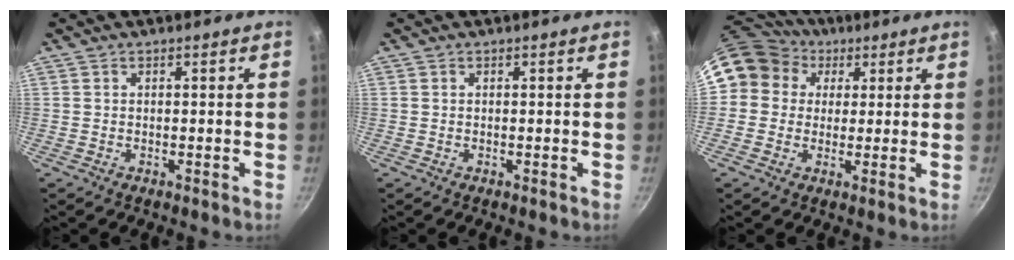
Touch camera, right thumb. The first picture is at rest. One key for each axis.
{"total": 0.0}
{"total": 11.6, "fx": 4.4, "fy": 10.1, "fz": 3.5, "tx": -0.043, "ty": 0.013, "tz": 0.062}